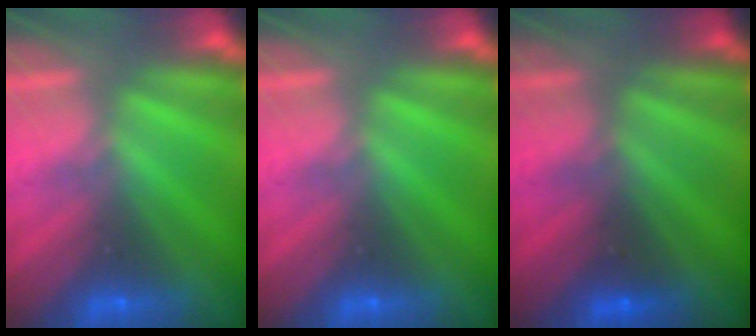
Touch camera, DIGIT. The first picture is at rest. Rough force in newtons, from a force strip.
{"total": 0.0}
{"total": 1.8}